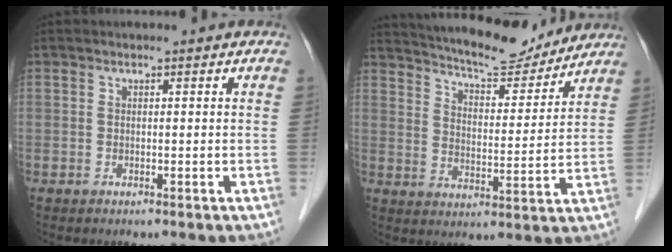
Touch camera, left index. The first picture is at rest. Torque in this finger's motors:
{"motor_torque": [0.89, -1.25, 0.39, 0.10]}